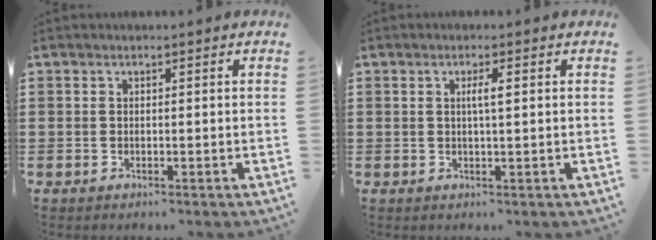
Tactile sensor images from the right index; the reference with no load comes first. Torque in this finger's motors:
{"motor_torque": [0.21, -0.18, 0.05, 0.05]}